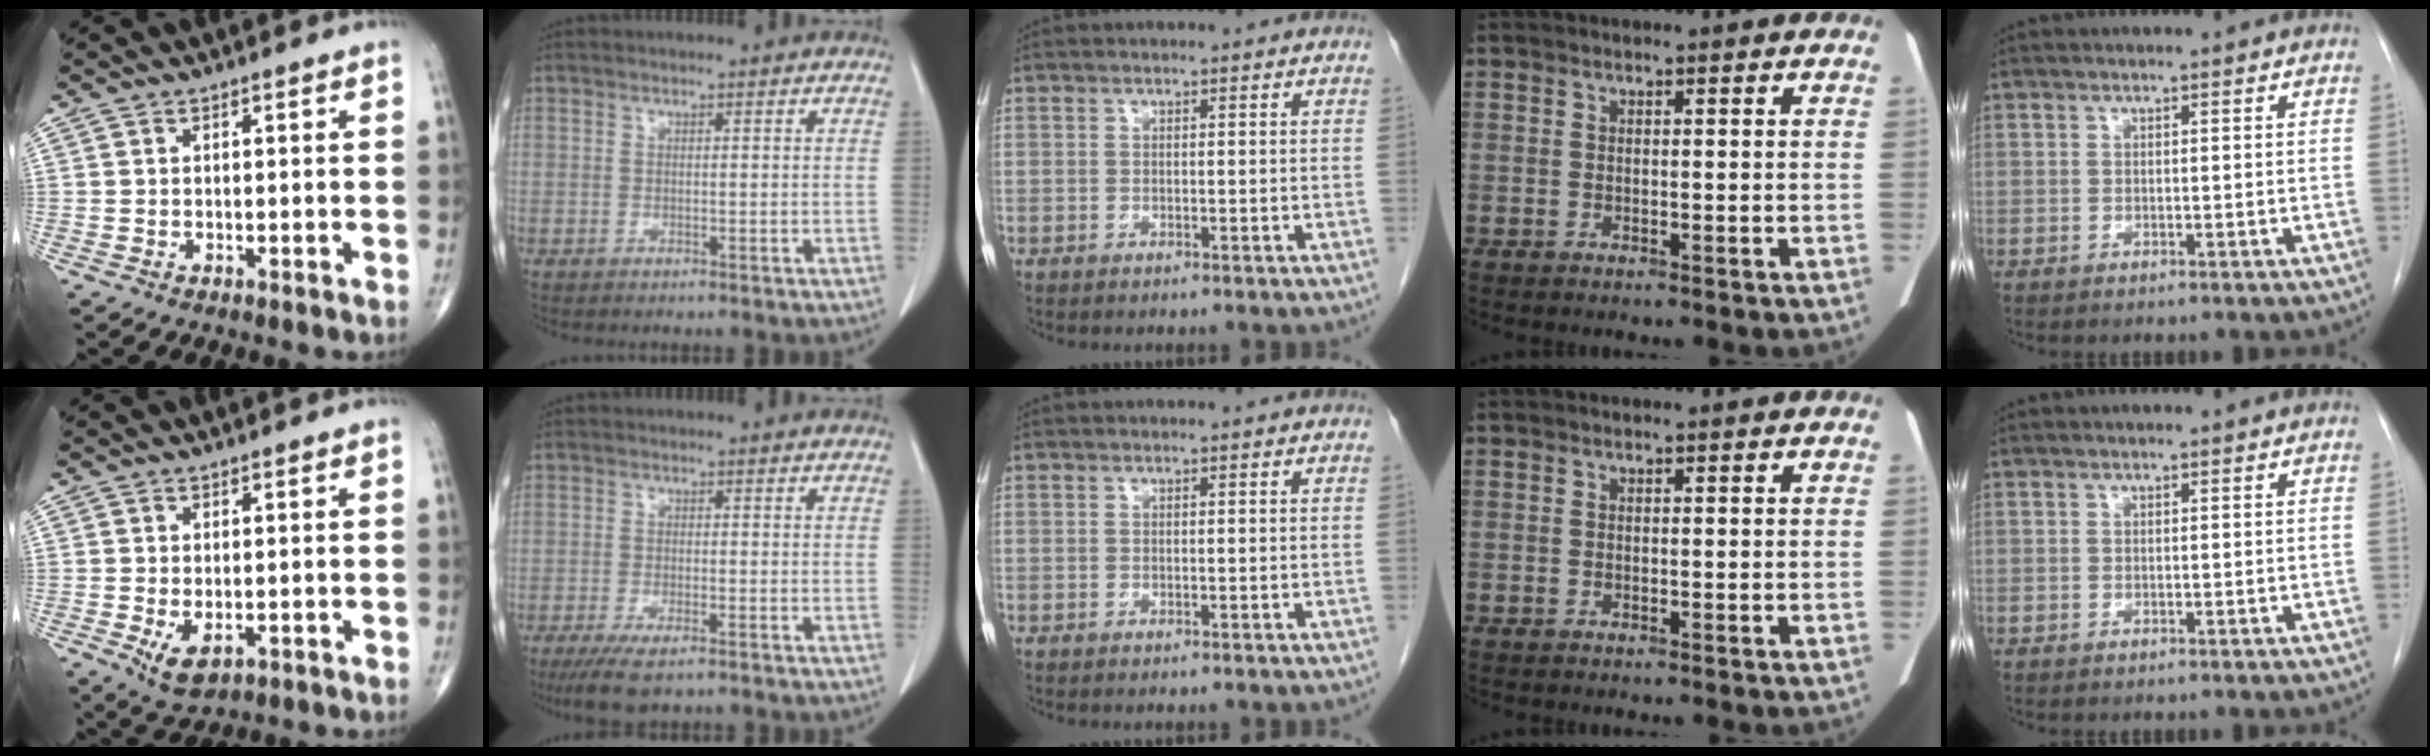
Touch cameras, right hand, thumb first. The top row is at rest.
{"thumb": {"total": 4.8, "force": [-1.3, 2.6, 3.7], "torque": [-0.063, -0.011, -0.012]}, "index": {"total": 5.3, "force": [-3.8, 1.3, 3.5], "torque": [-0.057, -0.012, -0.059]}}